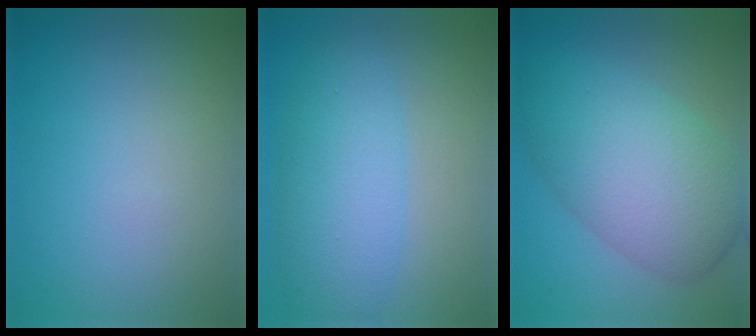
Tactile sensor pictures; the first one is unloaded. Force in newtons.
{"total": 5.7, "press": 5.6, "slide": 0.4}
{"total": 8.7, "press": 8.7, "slide": 0.1}